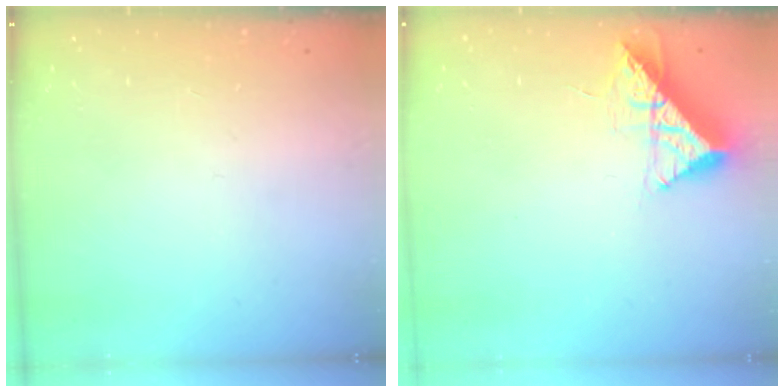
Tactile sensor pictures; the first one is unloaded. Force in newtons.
{"total": 10.4, "press": 10.4, "slide": 0.7}